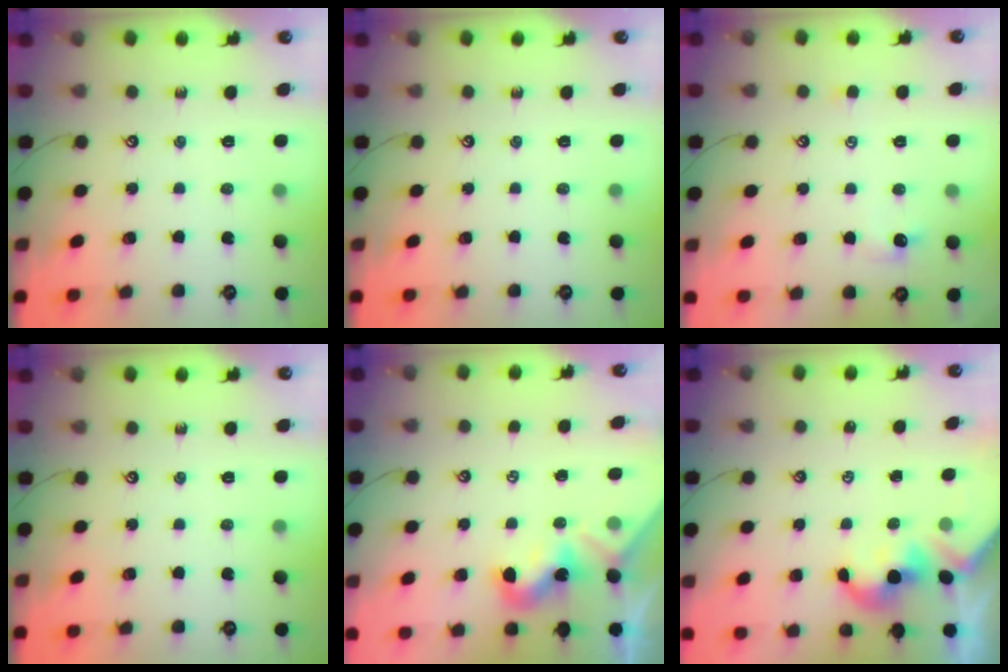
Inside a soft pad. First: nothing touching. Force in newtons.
{"total": 0.0}
{"total": 0.6, "press": 0.1, "slide": 0.6}
{"total": 0.0}
{"total": 1.8, "press": 1.8, "slide": 0.4}
{"total": 2.1, "press": 2.1, "slide": 0.2}